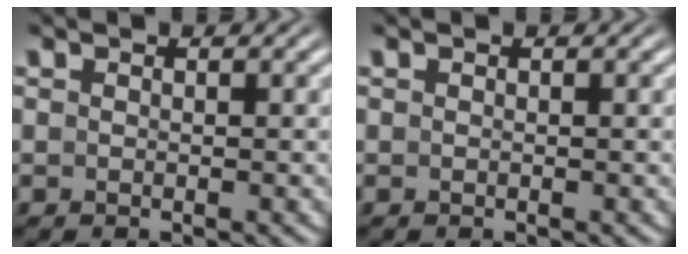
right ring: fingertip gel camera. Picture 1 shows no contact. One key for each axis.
{"total": 0.0}